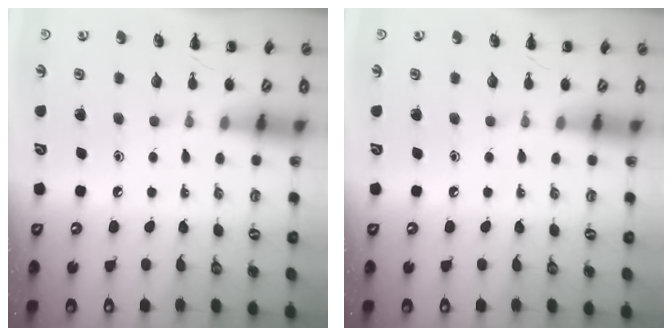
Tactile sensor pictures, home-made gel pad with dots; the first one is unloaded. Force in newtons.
{"total": 0.0}